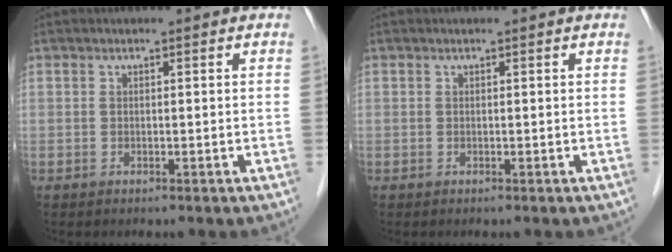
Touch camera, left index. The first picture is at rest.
{"total": 0.0}